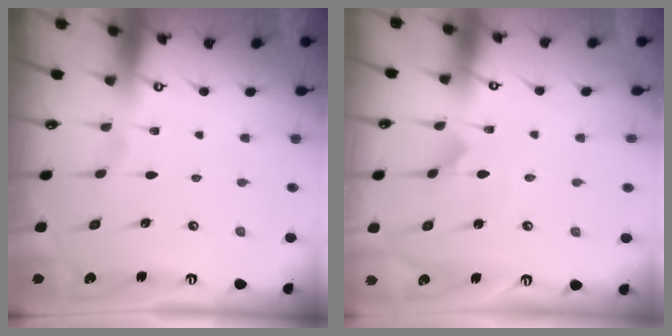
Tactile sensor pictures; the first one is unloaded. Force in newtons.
{"total": 2.8, "press": 2.7, "slide": 0.3}